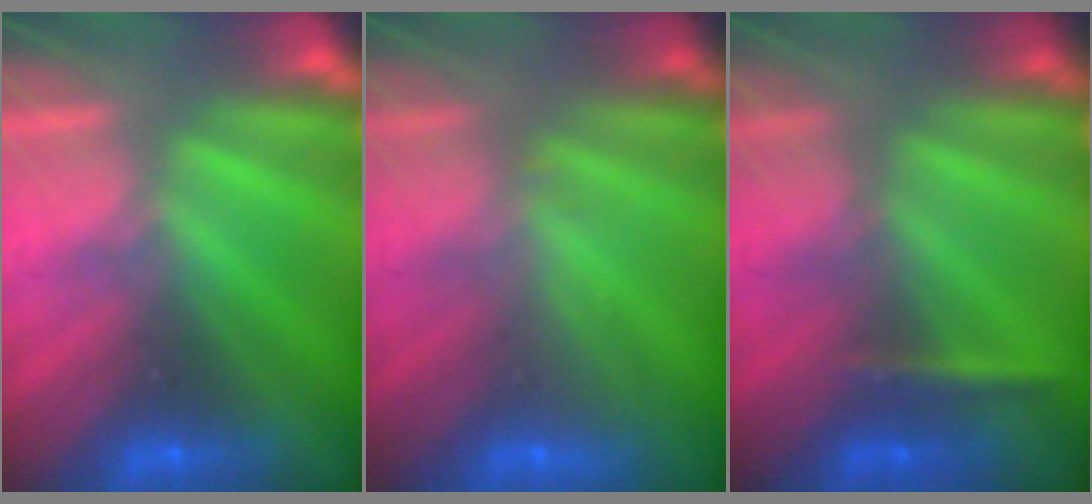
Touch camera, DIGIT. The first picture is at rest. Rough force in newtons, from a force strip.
{"total": 2.3}
{"total": 2.4}